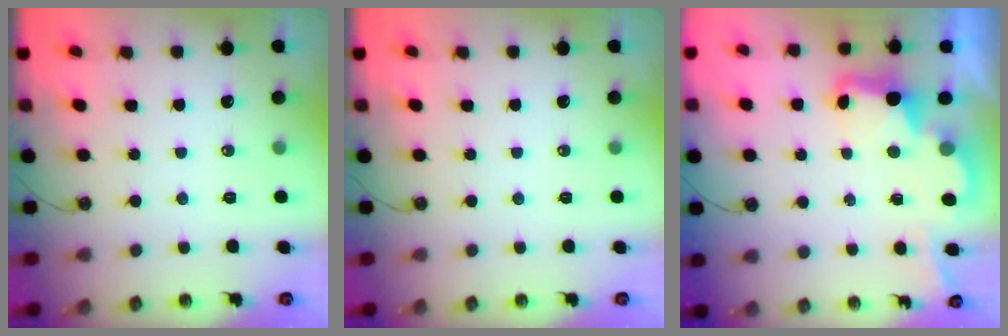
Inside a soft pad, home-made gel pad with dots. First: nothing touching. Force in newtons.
{"total": 0.0}
{"total": 4.7, "press": 4.6, "slide": 0.5}